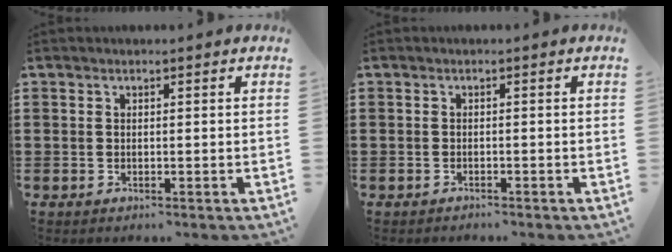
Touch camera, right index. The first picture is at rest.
{"total": 0.5, "force": [-0.5, 0.0, -0.1], "torque": [0.001, 0.001, -0.011]}